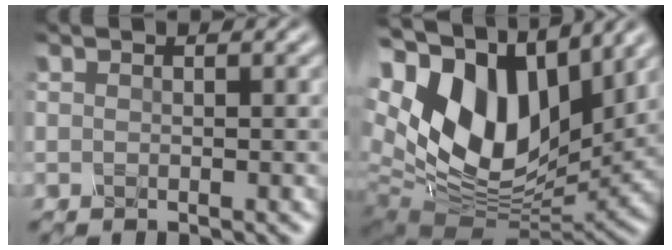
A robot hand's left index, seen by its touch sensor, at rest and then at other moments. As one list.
[{"total": 15.6, "force": [4.6, 9.2, 11.7], "torque": [-0.256, 0.016, 0.095]}]